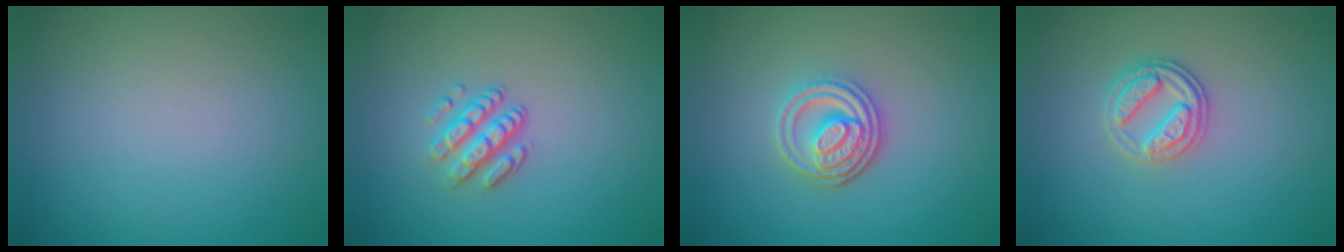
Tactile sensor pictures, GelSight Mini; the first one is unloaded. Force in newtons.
{"total": 2.9, "press": 2.3, "slide": 1.8}
{"total": 3.9, "press": 3.1, "slide": 2.3}
{"total": 2.7, "press": 2.6, "slide": 0.8}